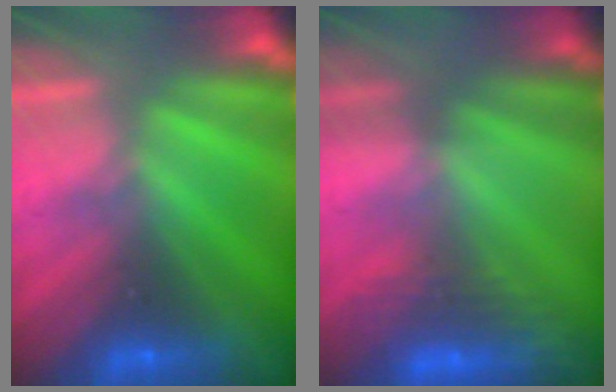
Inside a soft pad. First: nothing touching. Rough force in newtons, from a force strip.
{"total": 3.0}